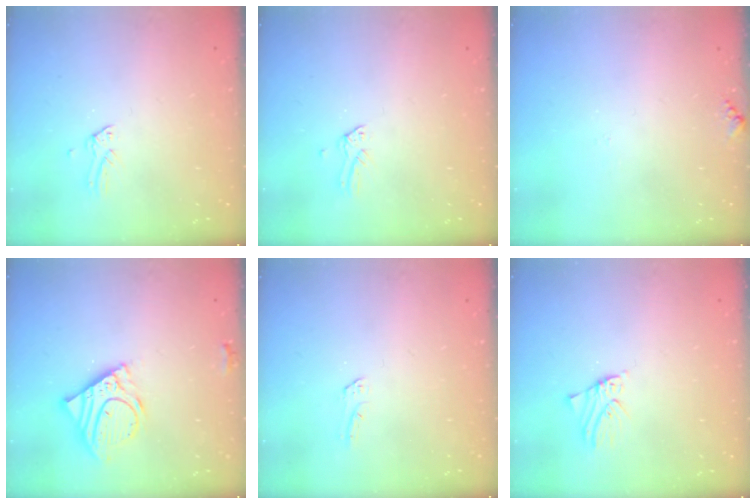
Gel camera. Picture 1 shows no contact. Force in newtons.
{"total": 0.0}
{"total": 5.4, "press": 5.3, "slide": 0.6}
{"total": 12.1, "press": 12.0, "slide": 2.1}
{"total": 3.0, "press": 3.0, "slide": 0.4}
{"total": 0.9, "press": 0.9, "slide": 0.1}